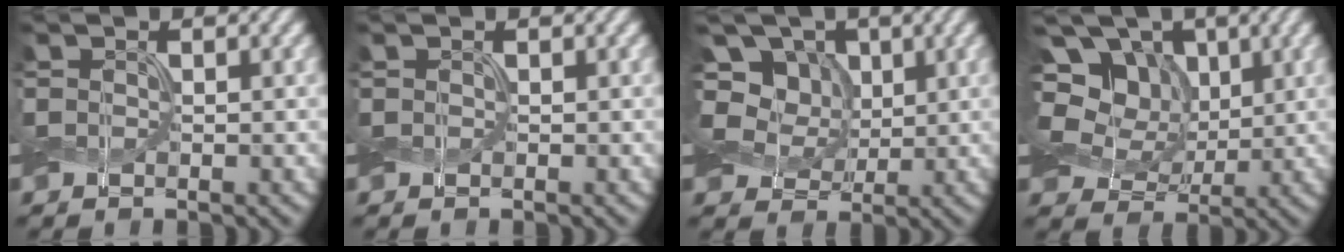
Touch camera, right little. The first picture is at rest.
{"total": 0.0}
{"total": 7.5, "force": [2.2, 6.1, 3.6], "torque": [-0.076, 0.023, 0.028]}
{"total": 9.7, "force": [2.5, 7.7, 5.3], "torque": [-0.131, 0.035, 0.022]}